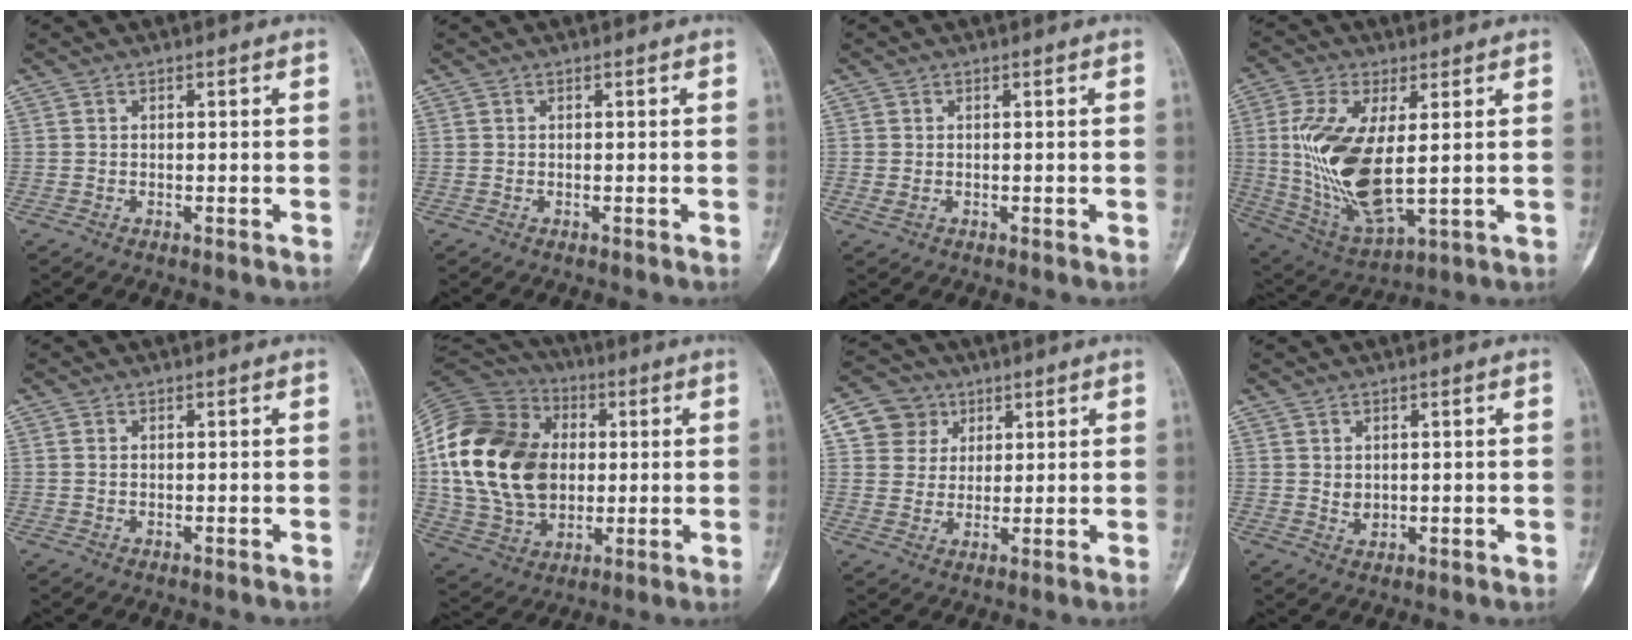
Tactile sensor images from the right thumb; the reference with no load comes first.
{"total": 0.0}
{"total": 1.0, "force": [-0.2, 0.8, 0.5], "torque": [-0.011, 0.000, 0.000]}
{"total": 17.4, "force": [1.3, 7.8, 15.5], "torque": [-0.317, -0.016, 0.041]}
{"total": 0.9, "force": [0.2, 0.6, 0.6], "torque": [-0.017, 0.002, 0.008]}
{"total": 26.4, "force": [2.4, 19.1, 18.0], "torque": [-0.354, 0.010, 0.053]}
{"total": 7.5, "force": [3.1, 6.6, 1.4], "torque": [0.010, -0.008, 0.054]}
{"total": 1.8, "force": [0.5, 1.5, 0.9], "torque": [-0.009, -0.006, 0.016]}